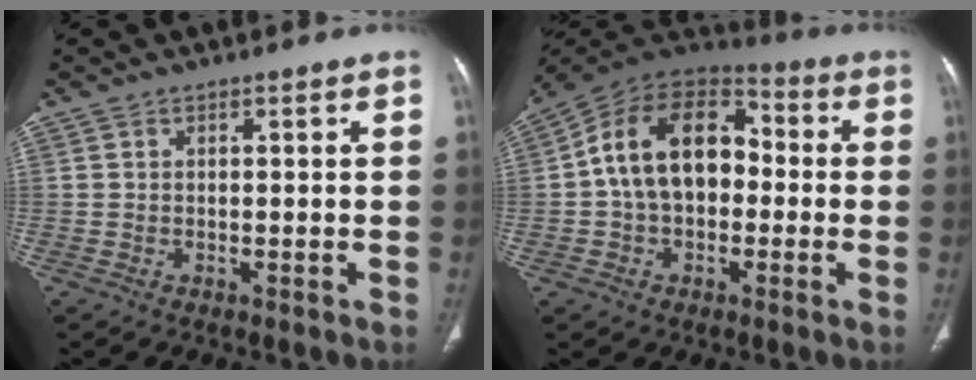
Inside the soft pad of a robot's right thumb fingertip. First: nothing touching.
{"total": 17.3, "force": [0.3, 11.7, 12.7], "torque": [-0.189, 0.043, -0.007]}